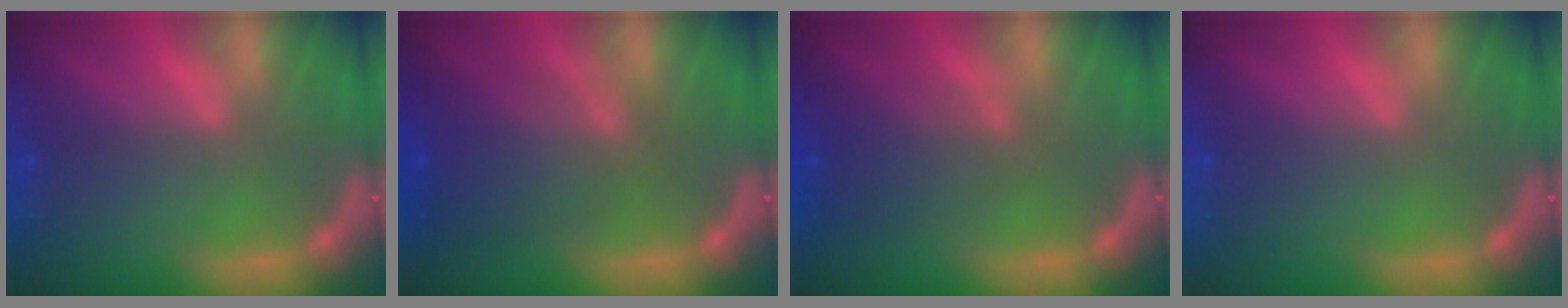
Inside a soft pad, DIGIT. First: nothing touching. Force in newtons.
{"total": 6.0}
{"total": 4.1}
{"total": 0.0}